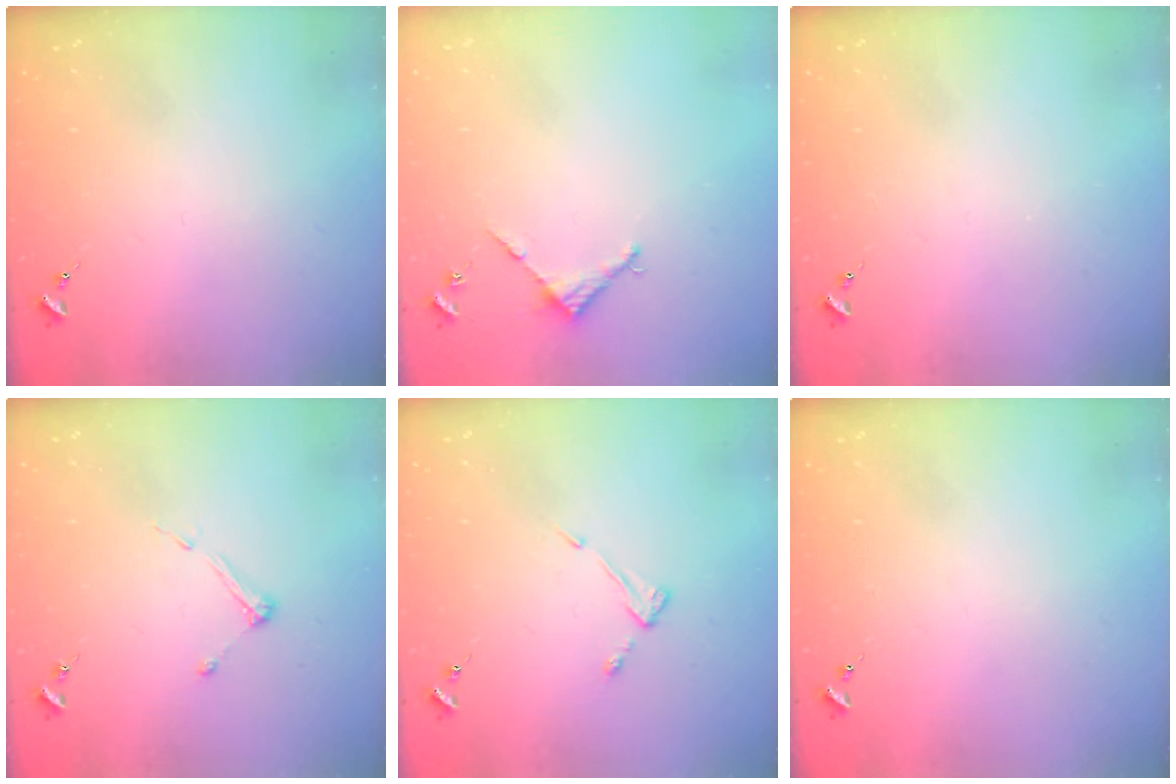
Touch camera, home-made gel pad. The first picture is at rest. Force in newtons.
{"total": 2.9, "press": 2.8, "slide": 0.2}
{"total": 0.0}
{"total": 4.4, "press": 4.3, "slide": 0.5}
{"total": 4.4, "press": 4.3, "slide": 0.7}
{"total": 0.0}